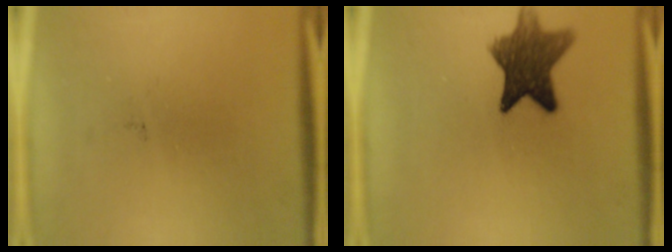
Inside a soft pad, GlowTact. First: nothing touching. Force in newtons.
{"total": 9.9}